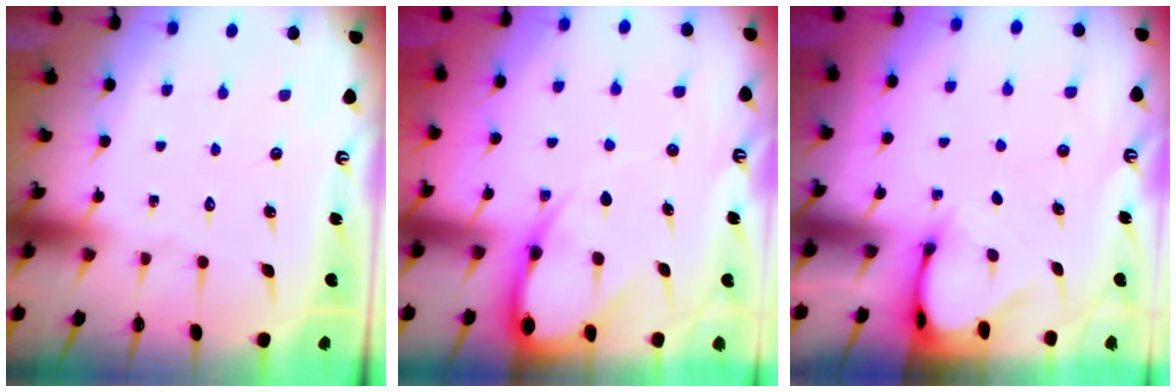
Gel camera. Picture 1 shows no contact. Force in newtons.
{"total": 8.9, "press": 8.8, "slide": 0.9}
{"total": 3.1, "press": 3.1, "slide": 0.2}